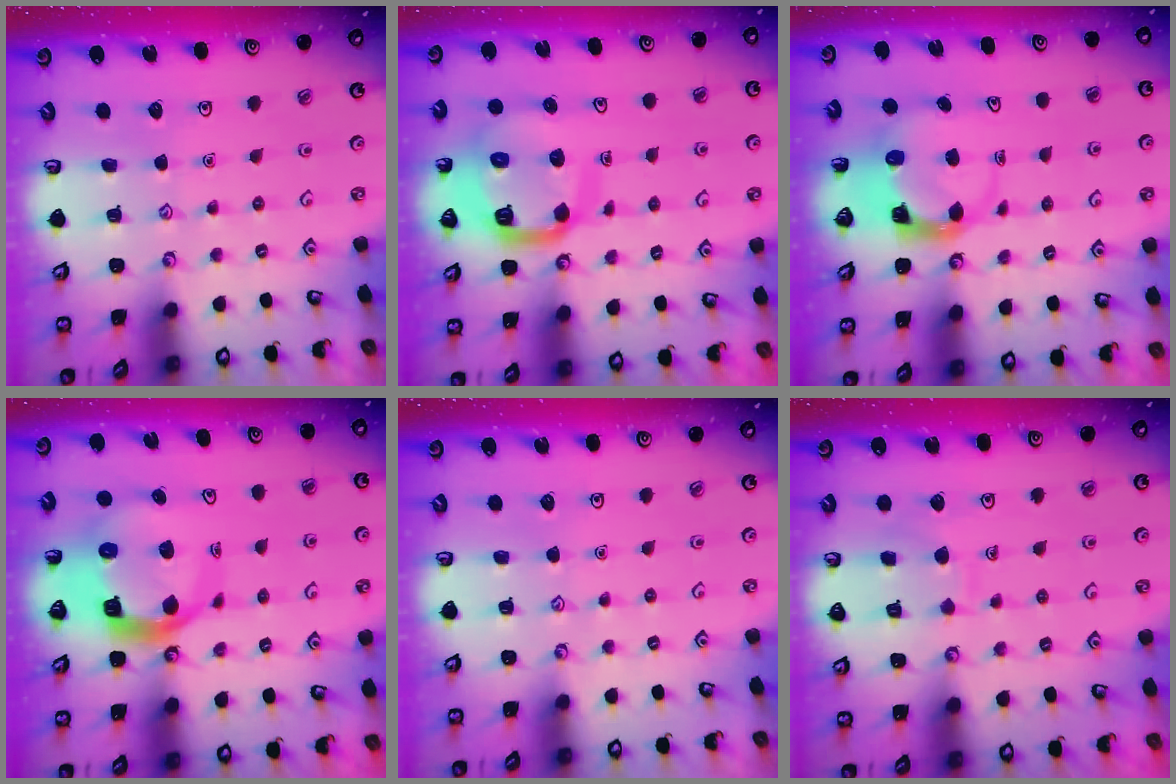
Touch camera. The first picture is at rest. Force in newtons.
{"total": 13.0, "press": 13.0, "slide": 1.3}
{"total": 3.8, "press": 3.7, "slide": 0.5}
{"total": 11.9, "press": 11.8, "slide": 1.4}
{"total": 0.0}
{"total": 6.2, "press": 6.2, "slide": 0.6}